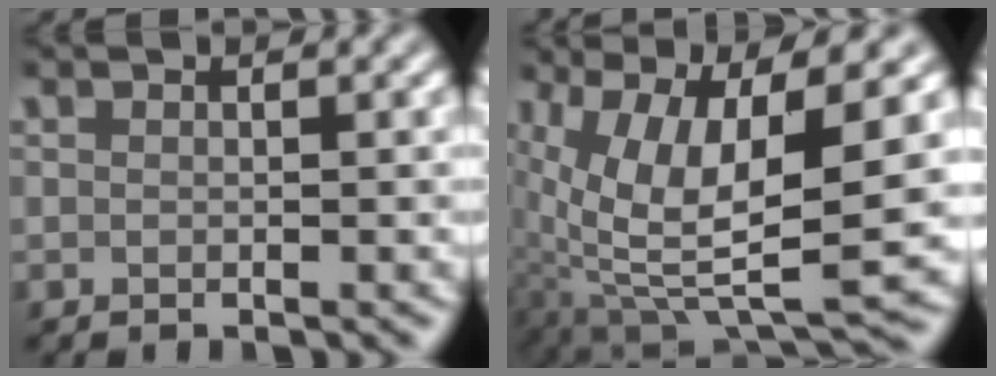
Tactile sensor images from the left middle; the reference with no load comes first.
{"total": 11.3, "force": [1.2, 3.4, 10.7], "torque": [-0.207, -0.020, 0.040]}